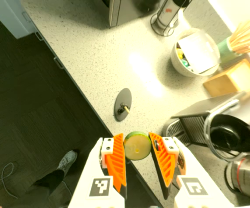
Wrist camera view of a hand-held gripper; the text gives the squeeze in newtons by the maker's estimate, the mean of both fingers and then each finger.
{"total": 11.0, "left": 11.5, "right": 10.6}